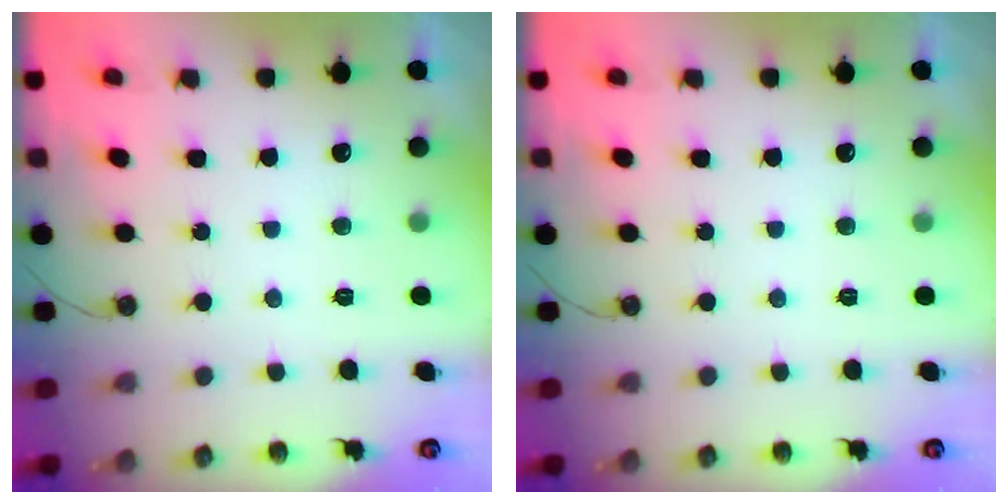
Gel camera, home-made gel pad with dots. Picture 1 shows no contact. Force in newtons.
{"total": 0.0}